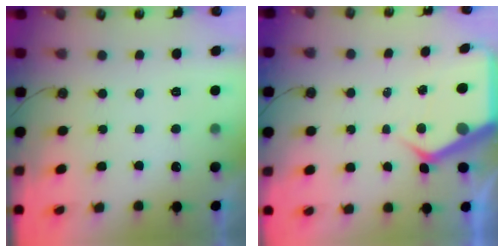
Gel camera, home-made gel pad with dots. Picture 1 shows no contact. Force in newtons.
{"total": 6.2, "press": 6.2, "slide": 0.6}